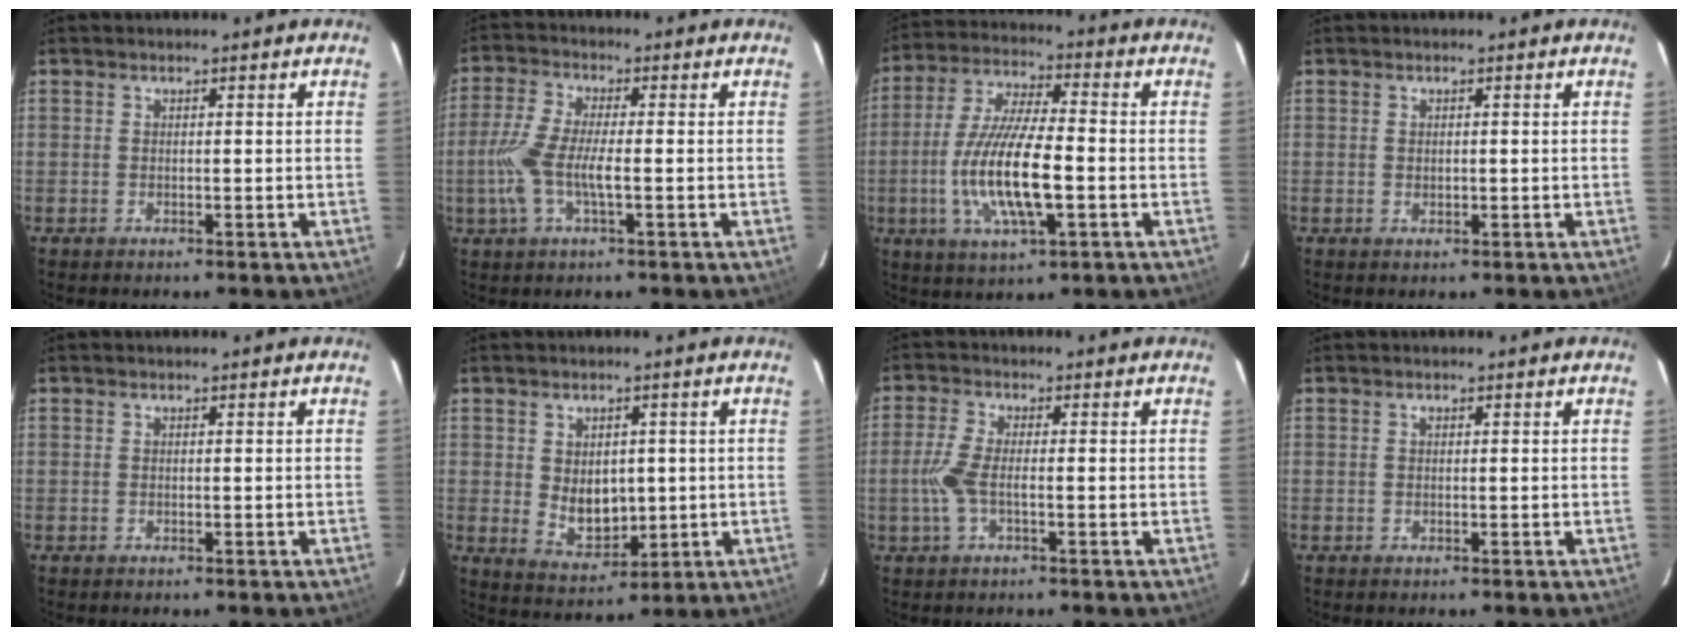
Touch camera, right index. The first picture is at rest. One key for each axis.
{"total": 8.7, "fx": -1.8, "fy": 2.3, "fz": 8.2, "tx": -0.183, "ty": 0.000, "tz": -0.037}
{"total": 14.9, "fx": -3.5, "fy": 4.0, "fz": 13.9, "tx": -0.286, "ty": -0.008, "tz": -0.065}
{"total": 0.9, "fx": 0.1, "fy": 0.7, "fz": 0.6, "tx": -0.009, "ty": 0.001, "tz": 0.003}
{"total": 0.0}
{"total": 5.6, "fx": 0.7, "fy": 4.4, "fz": 3.4, "tx": -0.056, "ty": -0.004, "tz": 0.027}
{"total": 5.4, "fx": -1.2, "fy": 1.6, "fz": 5.0, "tx": -0.116, "ty": 0.002, "tz": -0.025}
{"total": 0.0}